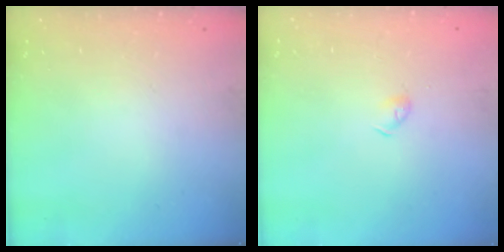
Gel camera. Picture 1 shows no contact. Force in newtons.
{"total": 2.9, "press": 2.9, "slide": 0.6}